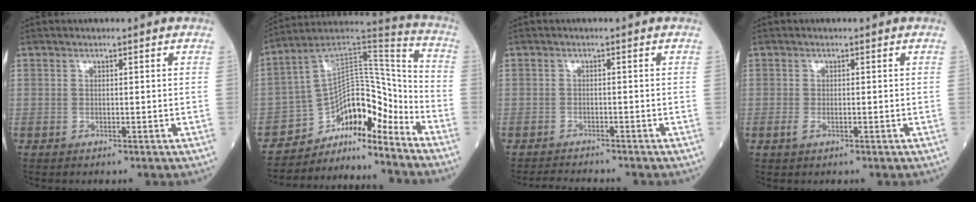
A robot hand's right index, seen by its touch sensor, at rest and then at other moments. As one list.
[{"total": 11.2, "force": [-10.0, 3.1, 4.0], "torque": [-0.045, 0.075, -0.176]}, {"total": 3.0, "force": [-3.0, -0.1, 0.2], "torque": [-0.006, -0.016, -0.052]}, {"total": 1.0, "force": [-0.4, 0.3, 0.8], "torque": [-0.020, -0.002, -0.008]}]